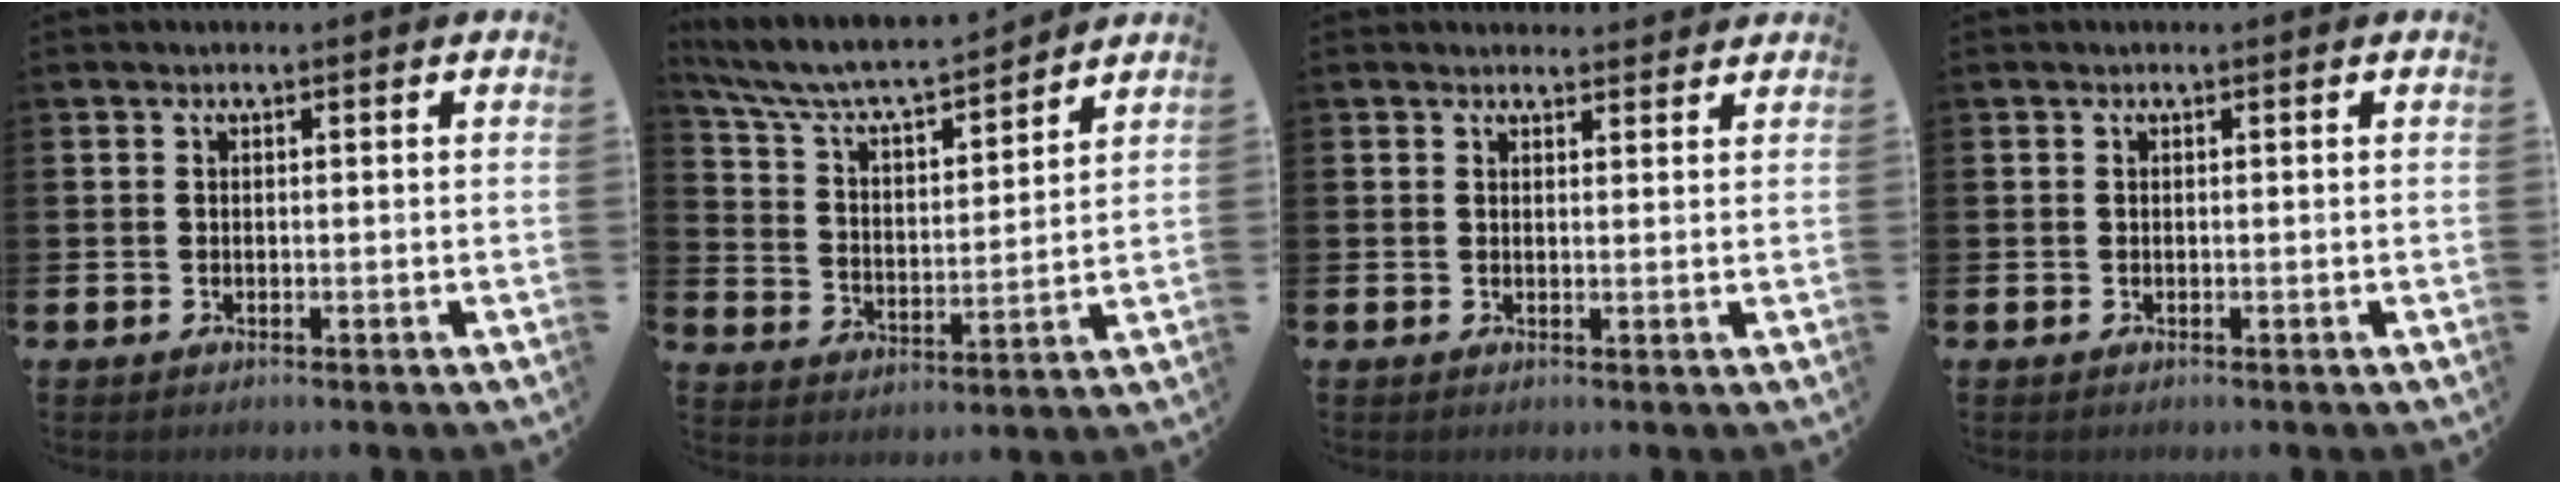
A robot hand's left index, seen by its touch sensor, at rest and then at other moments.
{"total": 7.8, "force": [7.2, 1.3, 2.5], "torque": [-0.087, -0.054, 0.124]}
{"total": 1.9, "force": [1.8, 0.5, -0.1], "torque": [0.008, -0.007, 0.031]}
{"total": 0.0}